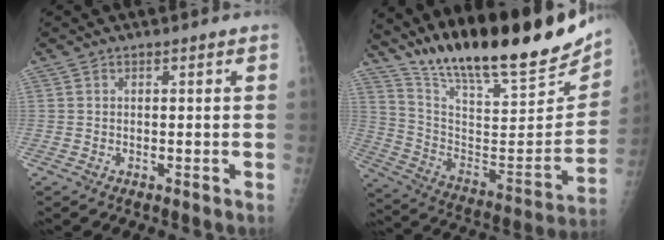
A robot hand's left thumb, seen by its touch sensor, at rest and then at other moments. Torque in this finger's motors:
{"motor_torque": [1.19, 1.04, 1.40, -1.37, 0.11]}